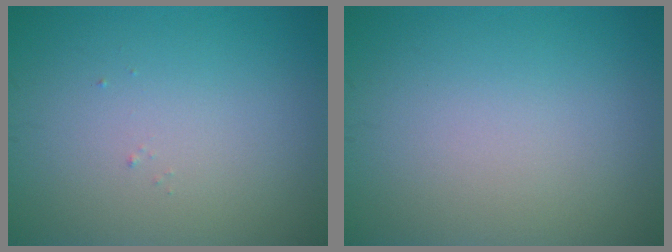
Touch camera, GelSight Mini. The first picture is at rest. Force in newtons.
{"total": 0.0}